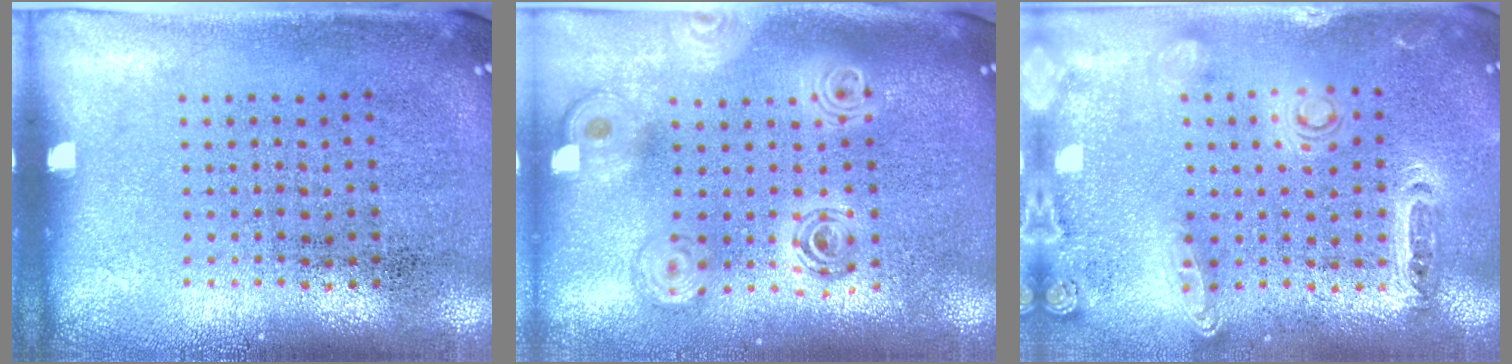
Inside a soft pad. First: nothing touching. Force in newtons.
{"total": 2.1, "press": 1.7, "slide": 1.3}
{"total": 1.4, "press": 1.3, "slide": 0.3}